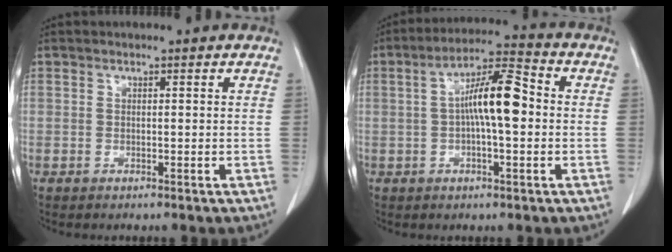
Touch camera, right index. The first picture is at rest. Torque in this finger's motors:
{"motor_torque": [1.11, -0.05, 0.46, 0.17]}